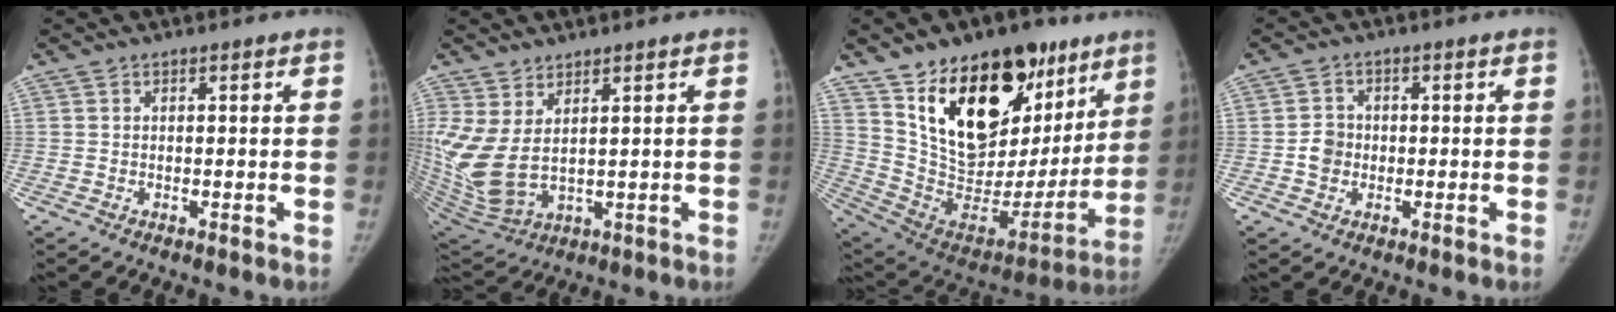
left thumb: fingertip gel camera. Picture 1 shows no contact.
{"total": 12.4, "force": [2.8, 6.3, 10.3], "torque": [-0.242, -0.024, 0.080]}
{"total": 29.9, "force": [16.1, 17.0, 18.5], "torque": [-0.247, -0.031, 0.276]}
{"total": 3.7, "force": [-0.5, 3.4, 1.4], "torque": [-0.010, 0.007, -0.013]}